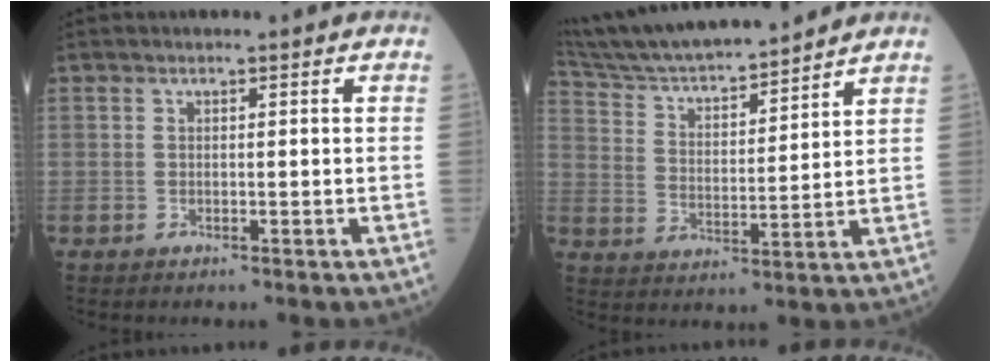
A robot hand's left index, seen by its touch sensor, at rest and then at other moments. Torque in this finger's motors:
{"motor_torque": [0.17, -0.71, 0.31, 0.10]}